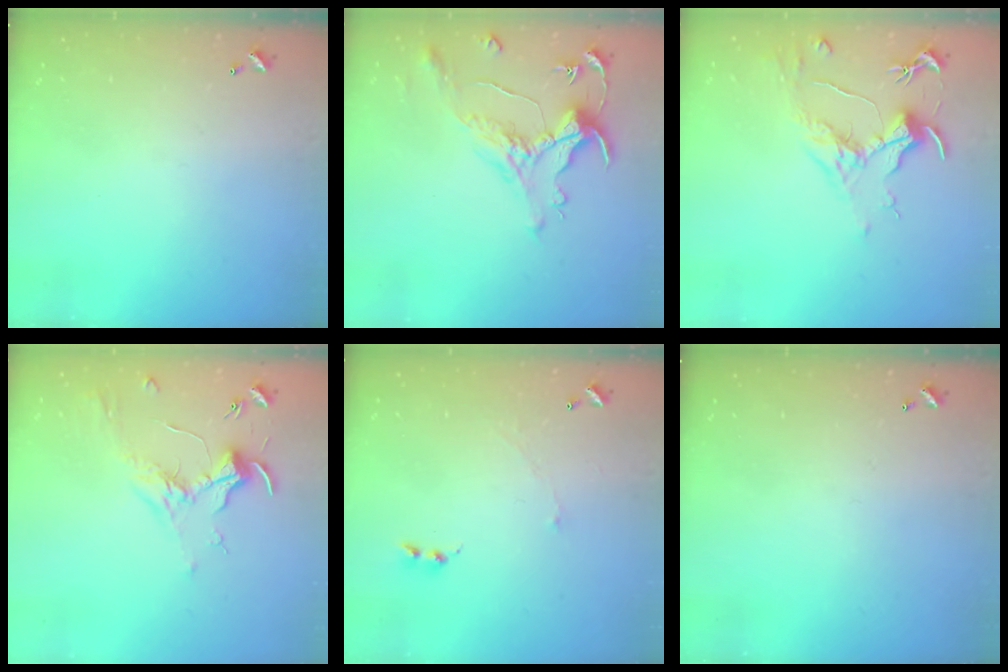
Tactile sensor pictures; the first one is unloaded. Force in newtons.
{"total": 0.9, "press": 0.2, "slide": 0.9}
{"total": 1.6, "press": 1.4, "slide": 0.7}
{"total": 1.7, "press": 1.5, "slide": 0.8}
{"total": 2.0, "press": 1.9, "slide": 0.7}
{"total": 0.0}